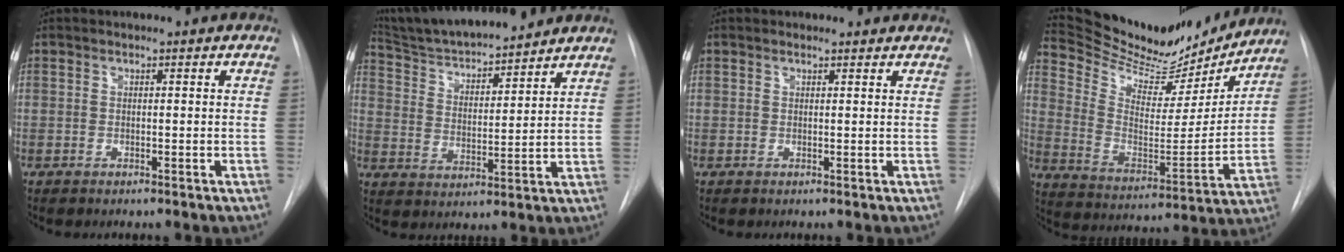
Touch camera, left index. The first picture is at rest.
{"total": 15.1, "force": [14.0, 1.5, 5.6], "torque": [-0.098, 0.008, 0.235]}
{"total": 2.0, "force": [1.9, 0.7, 0.2], "torque": [-0.009, 0.006, 0.014]}
{"total": 21.4, "force": [19.8, 5.5, 5.9], "torque": [-0.103, -0.024, 0.304]}